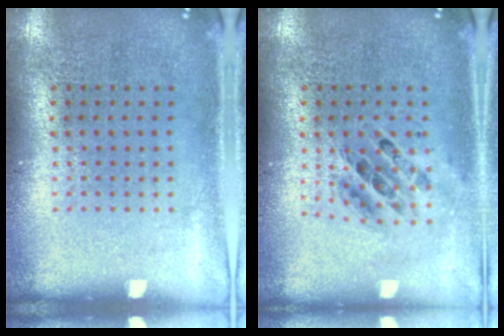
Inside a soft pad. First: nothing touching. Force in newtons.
{"total": 0.7, "press": 0.6, "slide": 0.2}